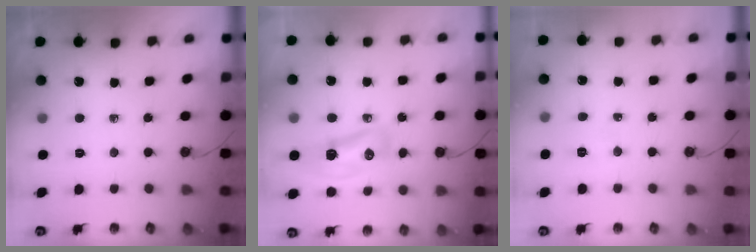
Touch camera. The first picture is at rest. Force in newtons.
{"total": 9.8, "press": 9.7, "slide": 1.5}
{"total": 4.1, "press": 4.0, "slide": 0.4}